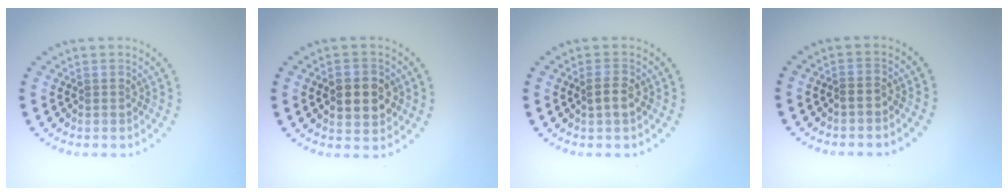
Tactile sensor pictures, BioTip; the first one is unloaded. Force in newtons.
{"total": 3.8, "press": 3.8, "slide": 0.4}
{"total": 1.9, "press": 1.8, "slide": 0.6}
{"total": 0.6, "press": 0.4, "slide": 0.4}